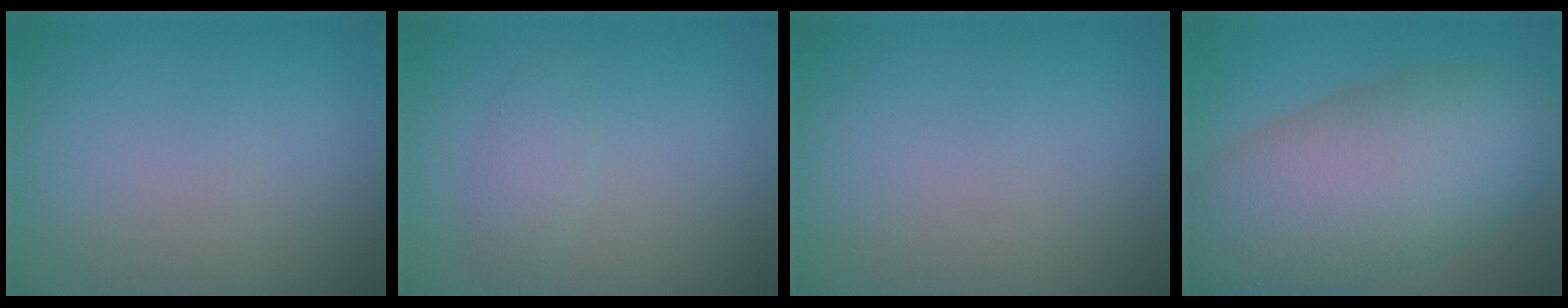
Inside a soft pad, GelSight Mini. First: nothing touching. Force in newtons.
{"total": 1.6, "press": 1.6, "slide": 0.0}
{"total": 0.0}
{"total": 12.7, "press": 12.7, "slide": 0.8}